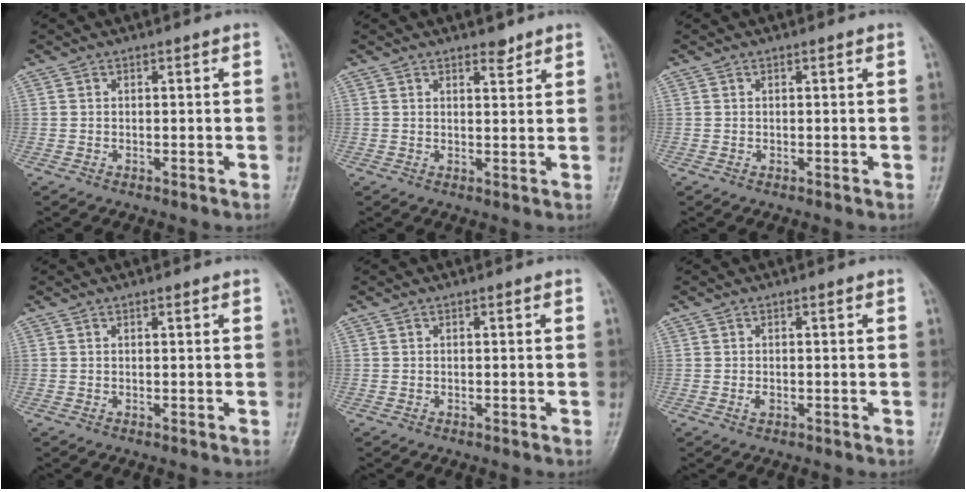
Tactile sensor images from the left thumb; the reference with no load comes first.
{"total": 2.3, "force": [1.9, 0.9, 1.0], "torque": [-0.005, -0.013, 0.028]}
{"total": 0.0}
{"total": 0.5, "force": [0.4, 0.1, 0.4], "torque": [-0.007, -0.001, 0.006]}
{"total": 0.0}
{"total": 1.2, "force": [-0.1, 0.7, 1.0], "torque": [-0.014, -0.002, -0.001]}